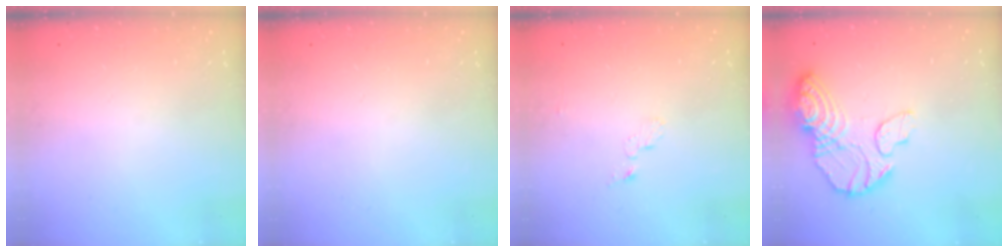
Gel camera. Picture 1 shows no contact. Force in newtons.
{"total": 0.0}
{"total": 3.9, "press": 3.9, "slide": 0.4}
{"total": 15.8, "press": 15.6, "slide": 1.9}